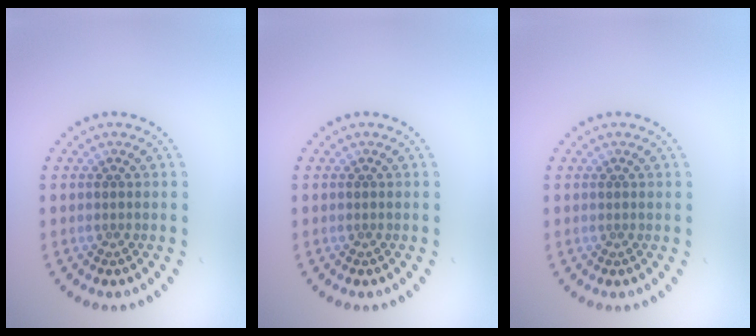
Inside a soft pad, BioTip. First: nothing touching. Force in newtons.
{"total": 0.0}
{"total": 0.0}